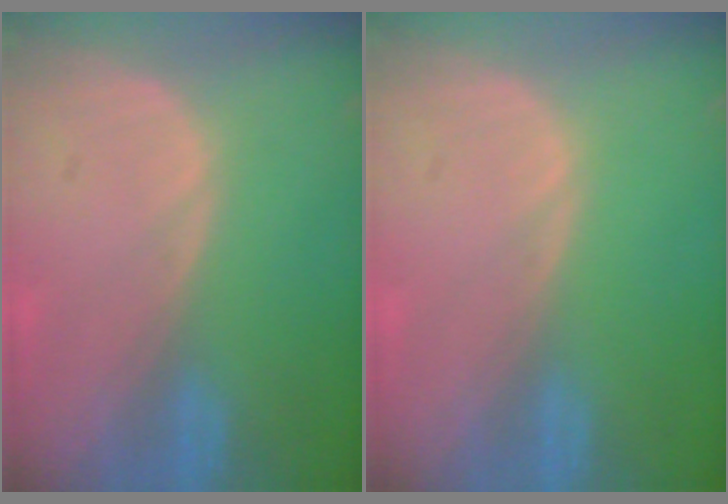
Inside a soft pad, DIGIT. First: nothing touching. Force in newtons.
{"total": 0.0}